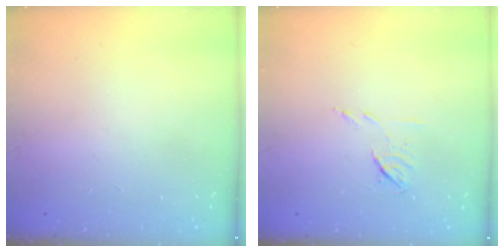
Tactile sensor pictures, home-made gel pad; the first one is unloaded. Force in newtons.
{"total": 5.4, "press": 5.3, "slide": 0.9}